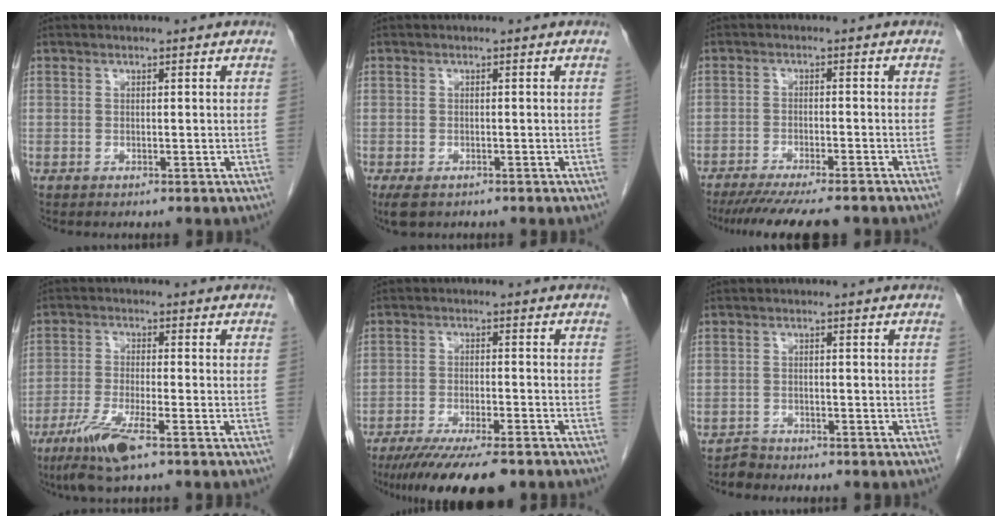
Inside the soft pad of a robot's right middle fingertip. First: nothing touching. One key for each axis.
{"total": 3.0, "fx": -2.0, "fy": 1.5, "fz": 1.7, "tx": -0.033, "ty": -0.007, "tz": -0.029}
{"total": 12.7, "fx": -10.9, "fy": 1.5, "fz": 6.3, "tx": -0.095, "ty": -0.028, "tz": -0.157}
{"total": 8.0, "fx": -4.8, "fy": 0.6, "fz": 6.3, "tx": -0.132, "ty": -0.020, "tz": -0.089}
{"total": 13.4, "fx": -10.5, "fy": 2.2, "fz": 8.0, "tx": -0.125, "ty": -0.027, "tz": -0.163}
{"total": 1.5, "fx": -1.4, "fy": 0.4, "fz": -0.5, "tx": 0.010, "ty": -0.001, "tz": -0.027}